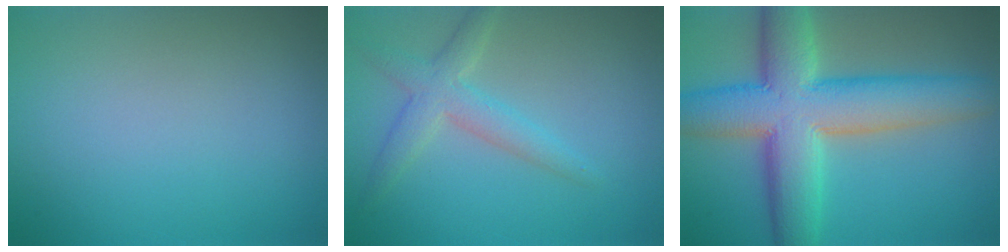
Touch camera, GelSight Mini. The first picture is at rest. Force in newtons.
{"total": 3.1, "press": 3.1, "slide": 0.4}
{"total": 11.2, "press": 11.1, "slide": 0.4}